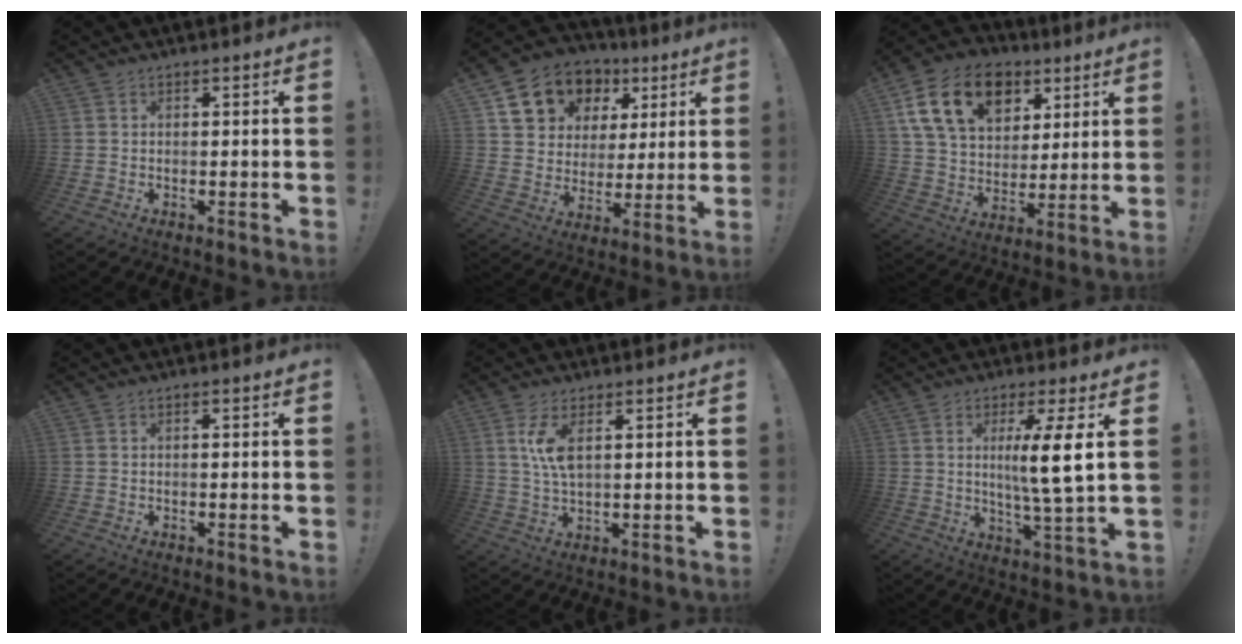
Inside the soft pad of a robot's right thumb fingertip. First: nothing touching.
{"total": 14.2, "force": [7.5, 10.9, 5.2], "torque": [-0.082, -0.038, 0.153]}
{"total": 20.3, "force": [9.1, 13.8, 11.9], "torque": [-0.200, -0.027, 0.170]}
{"total": 0.0}
{"total": 7.0, "force": [2.2, 2.4, 6.2], "torque": [-0.118, -0.010, 0.033]}
{"total": 10.2, "force": [1.6, -0.3, 10.0], "torque": [-0.171, -0.010, 0.015]}